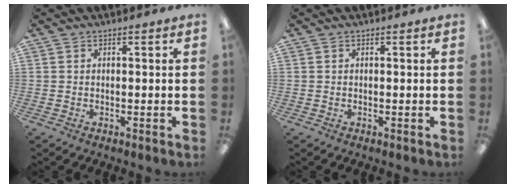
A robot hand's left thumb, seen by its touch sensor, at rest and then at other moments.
{"total": 0.0}